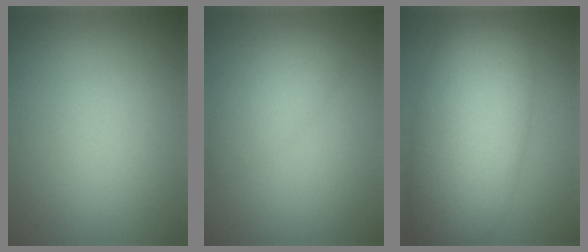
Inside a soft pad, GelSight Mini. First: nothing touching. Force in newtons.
{"total": 1.9, "press": 1.9, "slide": 0.2}
{"total": 10.3, "press": 10.3, "slide": 0.3}